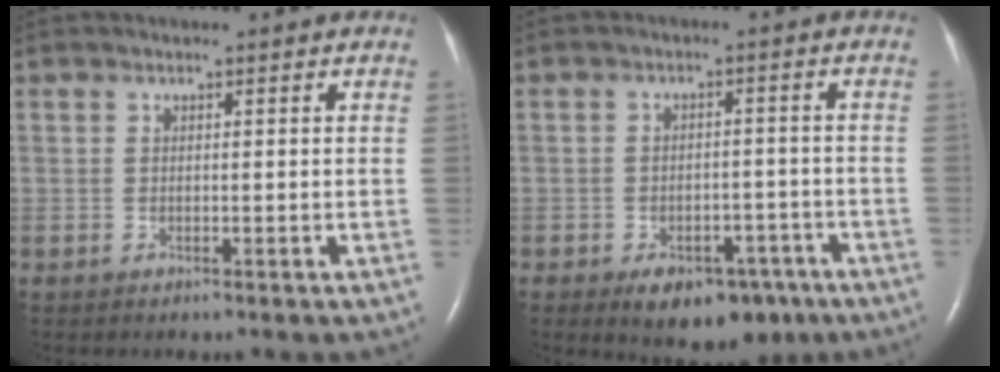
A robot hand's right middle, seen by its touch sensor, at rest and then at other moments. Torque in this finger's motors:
{"motor_torque": [0.13, -0.13, 0.13, 0.05]}